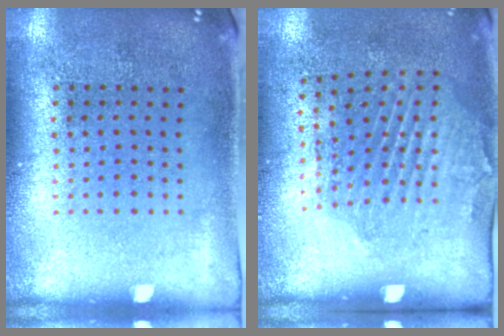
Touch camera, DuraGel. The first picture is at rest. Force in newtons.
{"total": 2.0, "press": 1.1, "slide": 1.7}